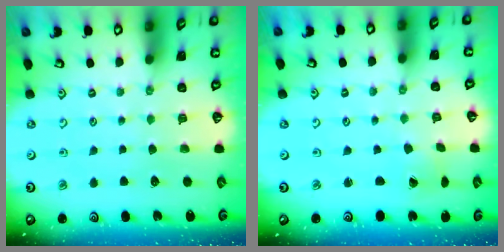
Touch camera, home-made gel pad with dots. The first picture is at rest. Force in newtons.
{"total": 0.9, "press": 0.9, "slide": 0.3}